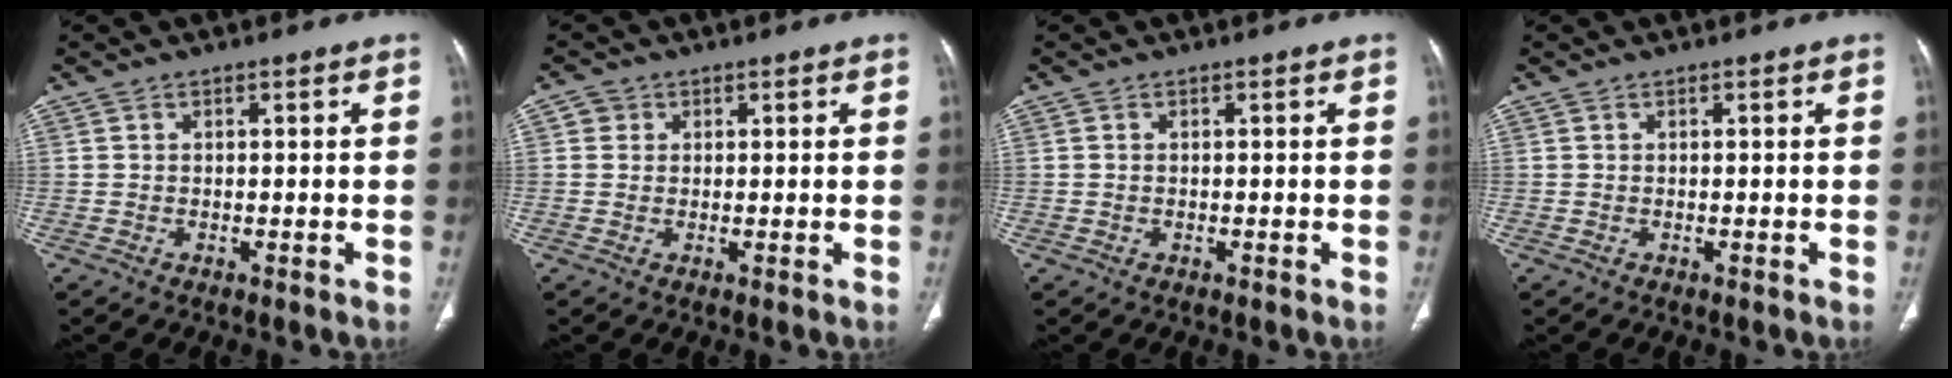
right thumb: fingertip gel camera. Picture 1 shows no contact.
{"total": 1.9, "force": [0.5, 1.8, 0.4], "torque": [0.004, 0.001, 0.004]}
{"total": 0.0}
{"total": 0.0}